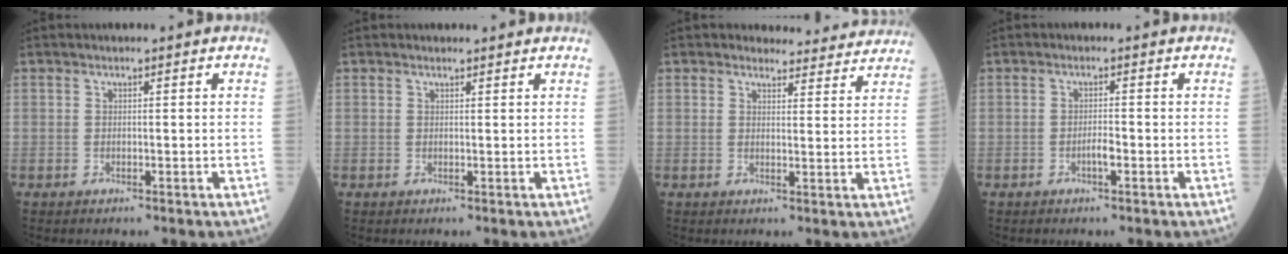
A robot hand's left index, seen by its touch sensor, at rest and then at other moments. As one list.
[{"total": 1.3, "force": [1.3, 0.2, 0.0], "torque": [-0.014, 0.001, 0.015]}, {"total": 8.5, "force": [8.3, 2.1, 0.3], "torque": [0.025, -0.005, 0.073]}, {"total": 1.5, "force": [-0.7, 0.1, 1.3], "torque": [-0.025, 0.001, -0.013]}]